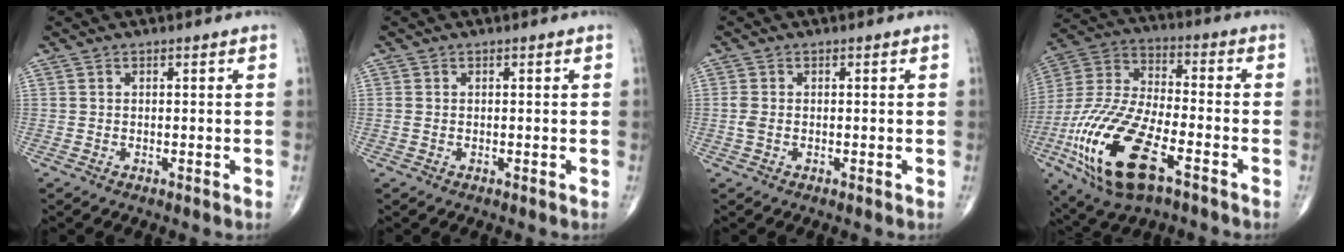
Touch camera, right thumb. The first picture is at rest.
{"total": 0.6, "force": [0.0, 0.4, 0.4], "torque": [-0.014, 0.004, 0.003]}
{"total": 1.5, "force": [-0.2, 0.9, 1.2], "torque": [-0.037, 0.002, -0.005]}
{"total": 23.0, "force": [-9.6, 9.7, 18.5], "torque": [-0.411, 0.015, -0.173]}